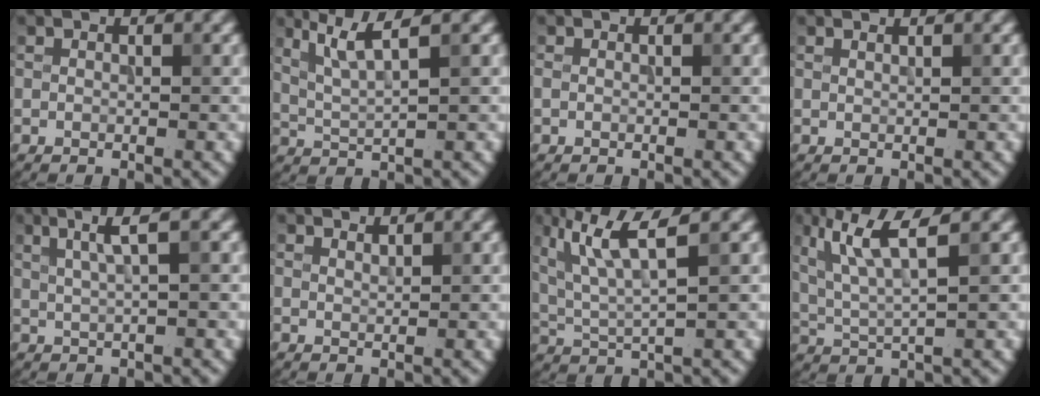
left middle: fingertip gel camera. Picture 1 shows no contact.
{"total": 3.8, "force": [1.9, 0.6, 3.2], "torque": [-0.066, 0.002, 0.045]}
{"total": 0.5, "force": [-0.1, 0.4, 0.3], "torque": [-0.008, 0.000, -0.003]}
{"total": 0.5, "force": [0.5, 0.0, 0.1], "torque": [0.000, -0.001, 0.008]}
{"total": 3.1, "force": [1.4, 0.6, 2.7], "torque": [-0.043, 0.003, 0.024]}
{"total": 0.9, "force": [0.9, 0.1, 0.2], "torque": [0.000, 0.000, 0.015]}
{"total": 6.5, "force": [3.1, 1.3, 5.5], "torque": [-0.112, 0.010, 0.065]}
{"total": 5.8, "force": [2.6, 1.2, 5.1], "torque": [-0.105, 0.005, 0.057]}